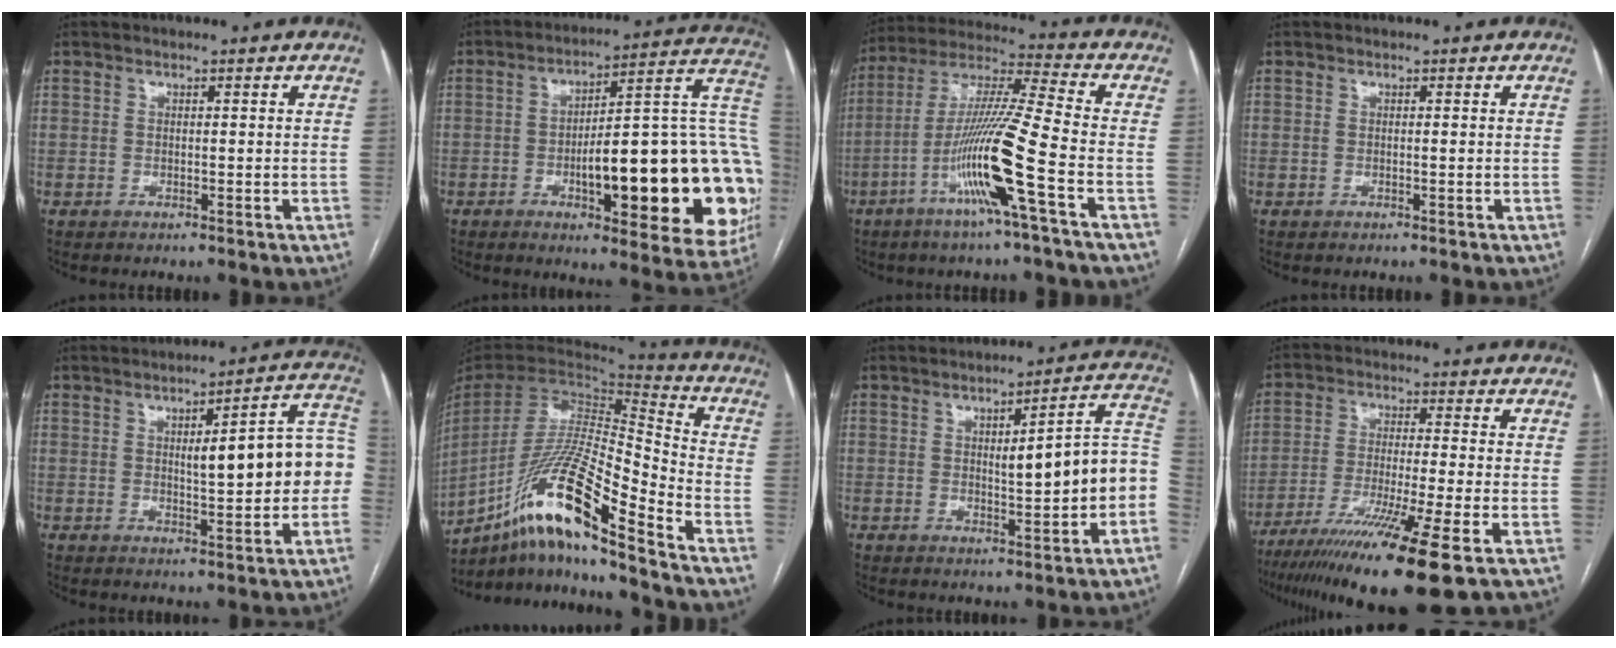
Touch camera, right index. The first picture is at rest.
{"total": 28.3, "force": [-4.7, 6.3, 27.2], "torque": [-0.275, 0.024, -0.054]}
{"total": 15.0, "force": [-5.7, -1.5, 13.8], "torque": [-0.274, -0.006, -0.111]}
{"total": 0.0}
{"total": 12.3, "force": [-0.1, 2.3, 12.0], "torque": [-0.147, 0.033, 0.000]}
{"total": 20.0, "force": [-13.6, 0.7, 14.6], "torque": [-0.307, -0.016, -0.254]}
{"total": 11.3, "force": [-1.2, 1.5, 11.1], "torque": [-0.133, 0.027, -0.013]}
{"total": 16.7, "force": [-10.6, -0.7, 12.9], "torque": [-0.209, -0.047, -0.179]}